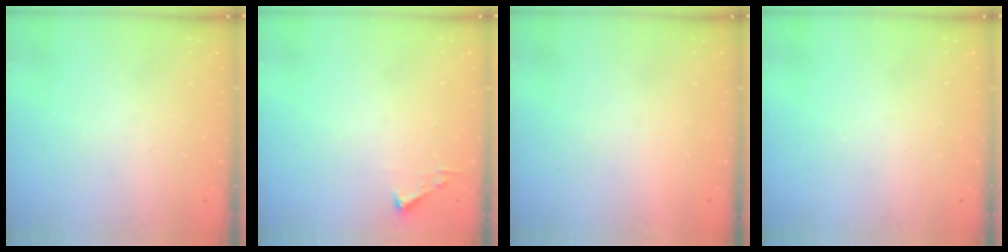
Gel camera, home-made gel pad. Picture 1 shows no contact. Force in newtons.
{"total": 2.4, "press": 2.4, "slide": 0.3}
{"total": 1.5, "press": 1.5, "slide": 0.1}
{"total": 0.0}